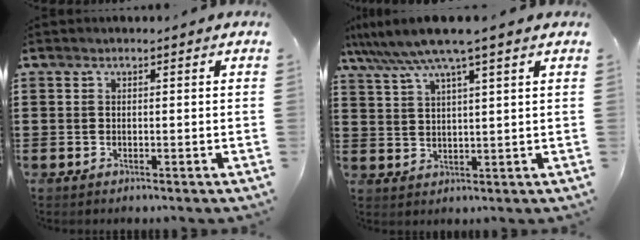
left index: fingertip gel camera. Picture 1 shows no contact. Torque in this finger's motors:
{"motor_torque": [1.64, -0.52, 1.05, 0.21]}